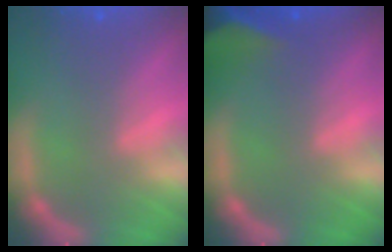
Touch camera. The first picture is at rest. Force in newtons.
{"total": 8.9}